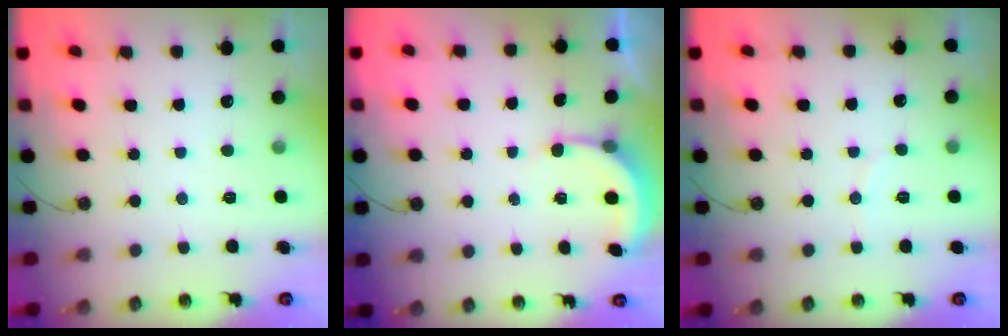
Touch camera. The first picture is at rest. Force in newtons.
{"total": 2.5, "press": 2.5, "slide": 0.4}
{"total": 2.0, "press": 2.0, "slide": 0.2}